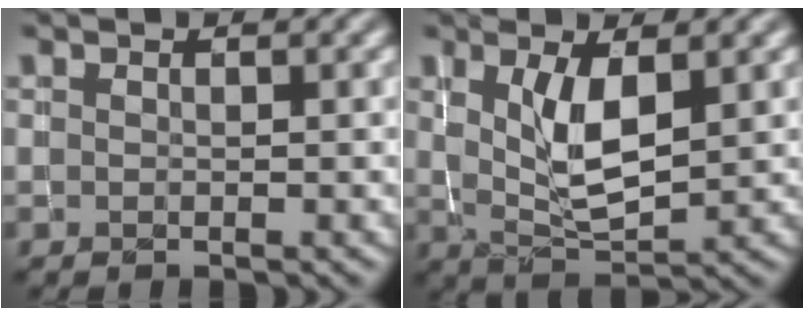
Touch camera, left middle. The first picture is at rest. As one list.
[{"total": 4.5, "force": [1.0, 1.6, 4.1], "torque": [-0.086, -0.010, 0.024]}]